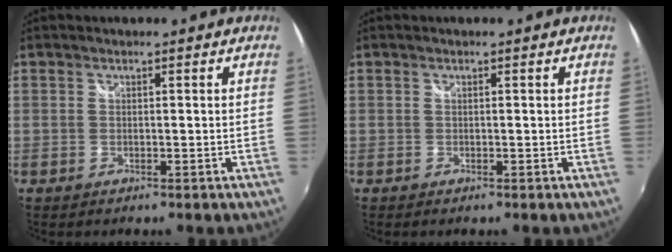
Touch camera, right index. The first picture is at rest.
{"total": 0.0}